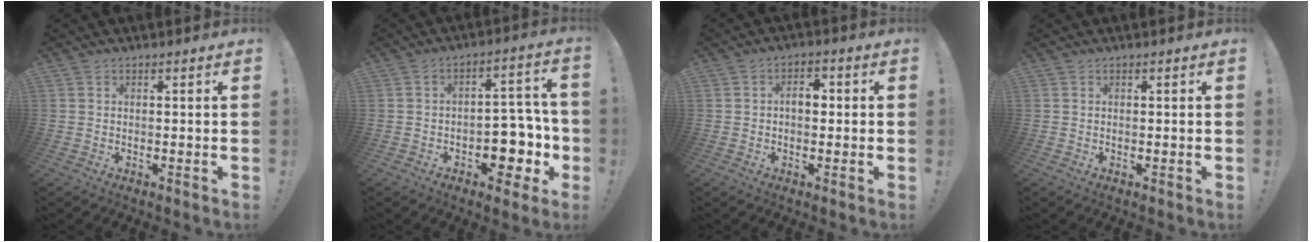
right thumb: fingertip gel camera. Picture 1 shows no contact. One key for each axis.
{"total": 11.0, "fx": -4.3, "fy": 7.6, "fz": 6.5, "tx": -0.049, "ty": 0.025, "tz": -0.065}
{"total": 4.9, "fx": -0.1, "fy": 2.9, "fz": 4.0, "tx": -0.059, "ty": 0.010, "tz": -0.007}
{"total": 0.0}